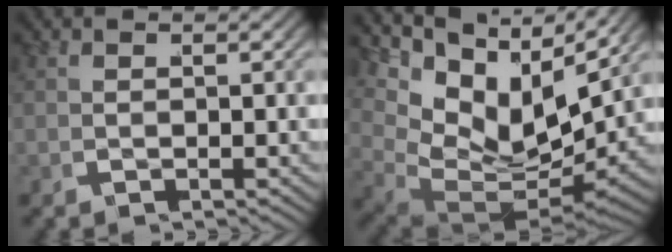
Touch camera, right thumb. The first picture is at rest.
{"total": 11.8, "force": [1.3, 7.2, 9.2], "torque": [-0.190, -0.038, 0.028]}